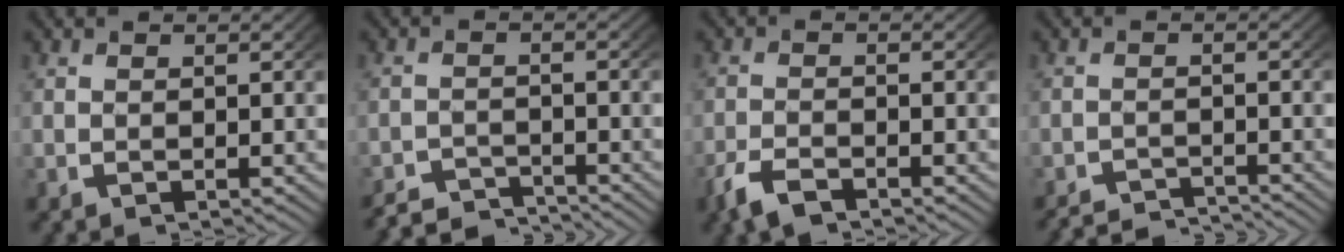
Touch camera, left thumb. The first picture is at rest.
{"total": 4.3, "force": [-4.1, 1.0, 0.7], "torque": [0.000, -0.017, -0.074]}
{"total": 2.7, "force": [-2.1, 1.2, 1.2], "torque": [-0.031, -0.004, -0.044]}
{"total": 4.0, "force": [-3.9, 0.8, 0.7], "torque": [-0.004, -0.016, -0.066]}